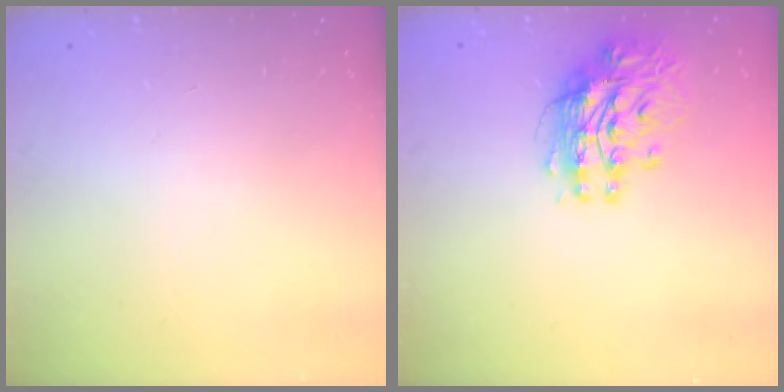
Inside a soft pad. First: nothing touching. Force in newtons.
{"total": 12.3, "press": 12.2, "slide": 1.1}